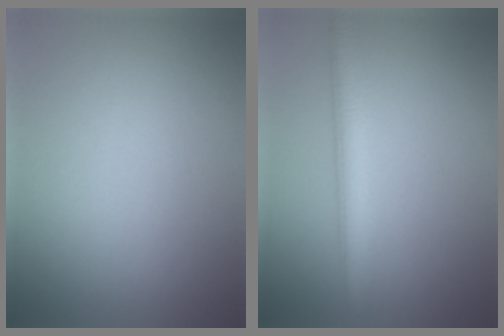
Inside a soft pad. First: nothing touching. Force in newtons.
{"total": 4.8, "press": 4.8, "slide": 0.1}